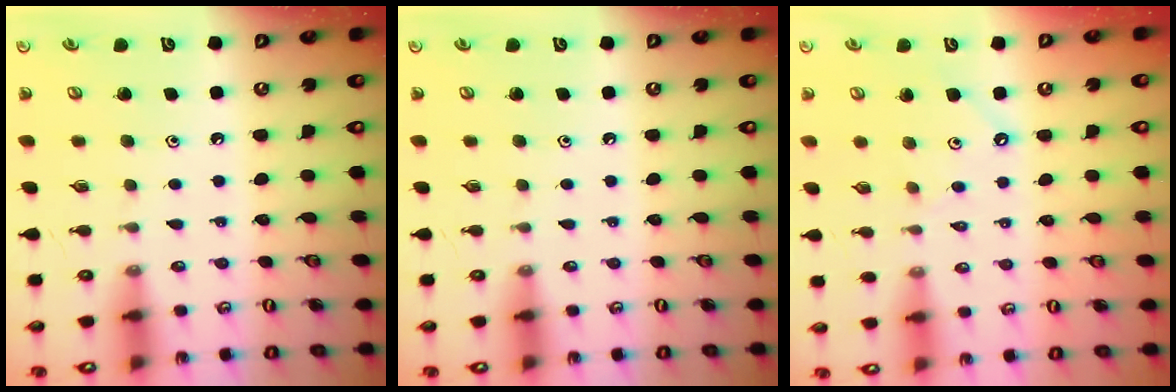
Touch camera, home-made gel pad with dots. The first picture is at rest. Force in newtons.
{"total": 0.0}
{"total": 1.9, "press": 1.9, "slide": 0.2}